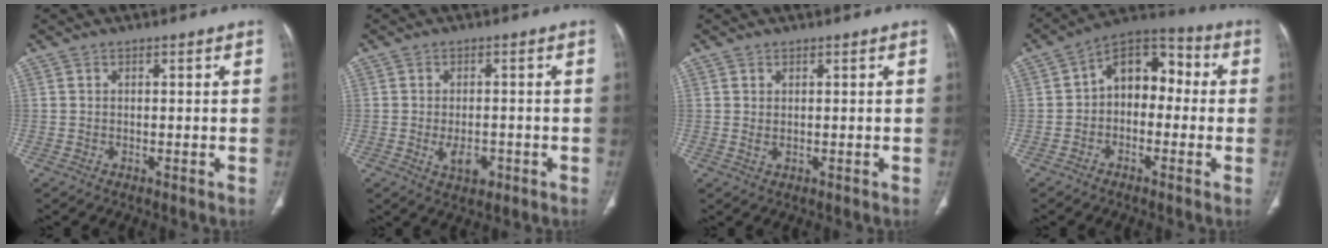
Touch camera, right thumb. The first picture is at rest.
{"total": 4.6, "force": [-1.5, 2.5, 3.5], "torque": [-0.054, 0.002, -0.016]}
{"total": 0.9, "force": [0.3, 0.5, 0.8], "torque": [-0.017, 0.002, 0.012]}
{"total": 10.9, "force": [-0.1, 7.5, 7.8], "torque": [-0.078, 0.043, -0.022]}